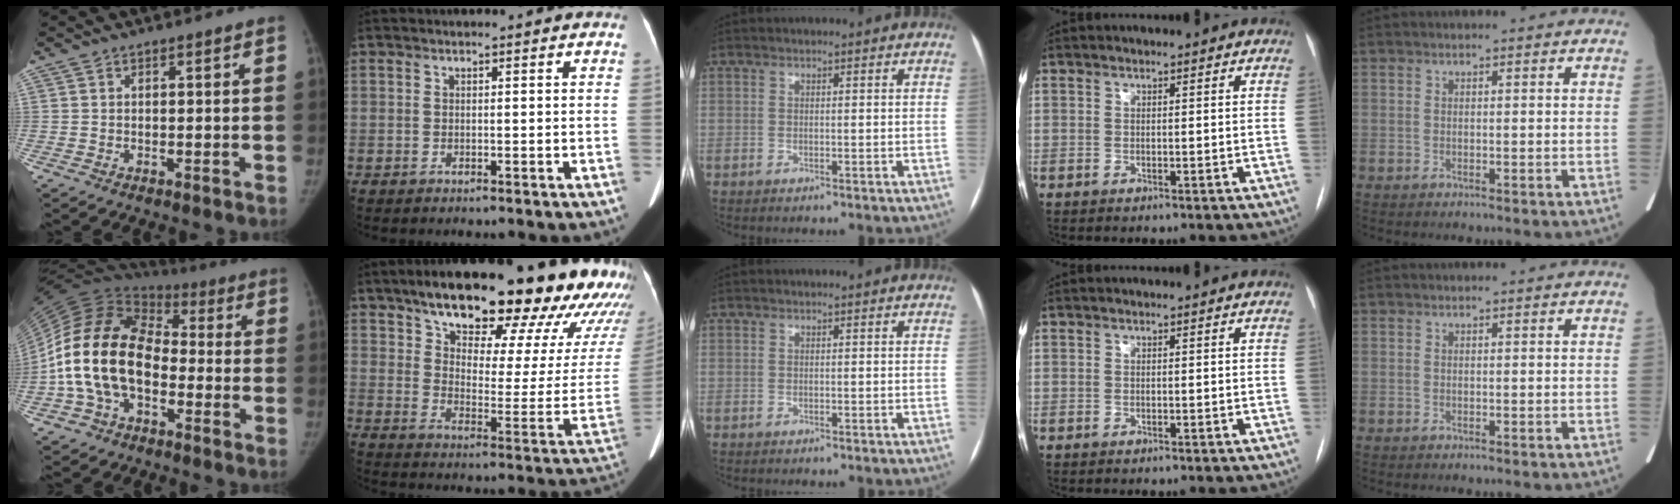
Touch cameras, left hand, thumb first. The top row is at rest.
{"thumb": {"total": 20.4, "force": [-4.1, 13.5, 14.7], "torque": [-0.288, 0.048, -0.081]}, "index": {"total": 30.8, "force": [23.8, 7.3, 18.2], "torque": [-0.225, -0.043, 0.301]}}